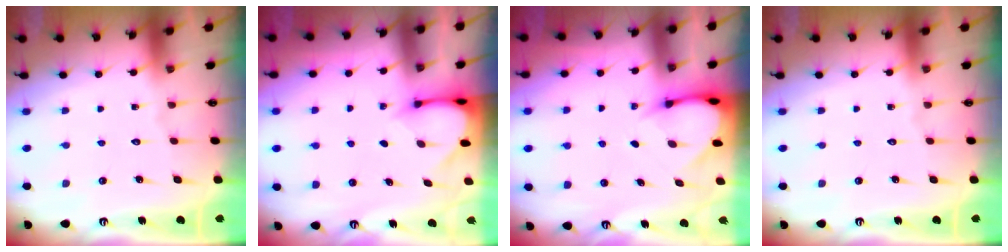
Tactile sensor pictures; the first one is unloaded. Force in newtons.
{"total": 3.4, "press": 3.4, "slide": 0.3}
{"total": 3.4, "press": 3.4, "slide": 0.2}
{"total": 0.0}